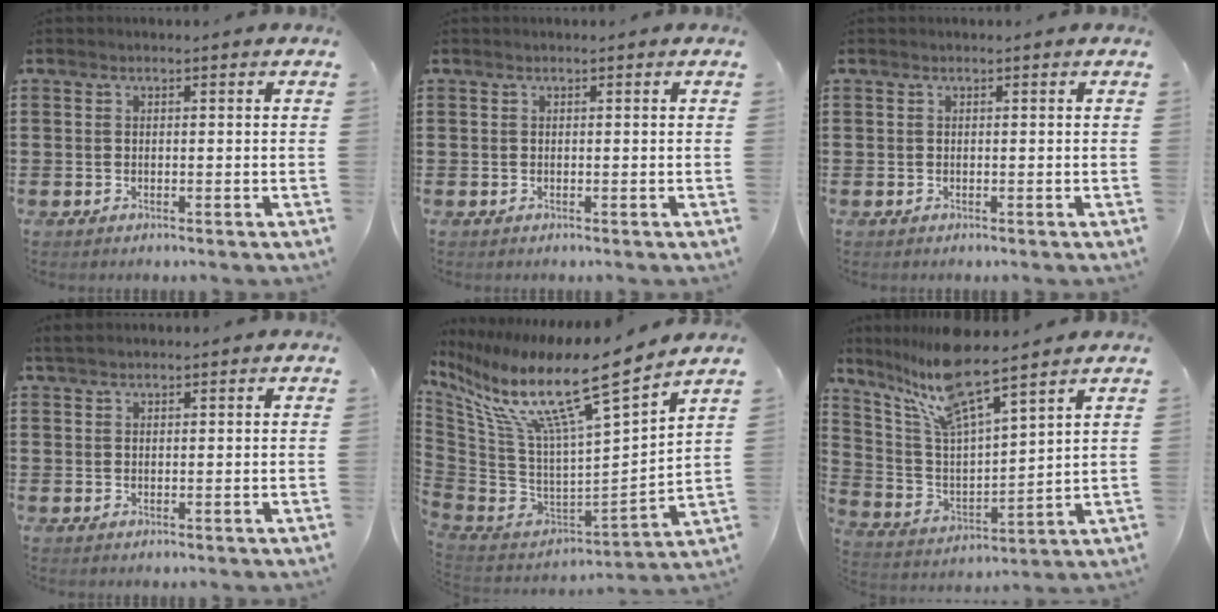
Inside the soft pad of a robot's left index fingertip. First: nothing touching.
{"total": 0.0}
{"total": 0.0}
{"total": 1.3, "force": [1.2, 0.2, 0.5], "torque": [-0.012, 0.001, 0.023]}
{"total": 14.2, "force": [9.3, 1.8, 10.6], "torque": [-0.223, -0.067, 0.143]}
{"total": 10.9, "force": [8.7, 1.1, 6.4], "torque": [-0.154, -0.038, 0.151]}